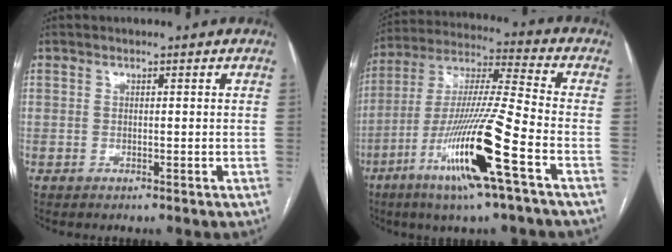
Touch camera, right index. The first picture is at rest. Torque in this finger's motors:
{"motor_torque": [2.14, 0.00, 1.05, 0.21]}